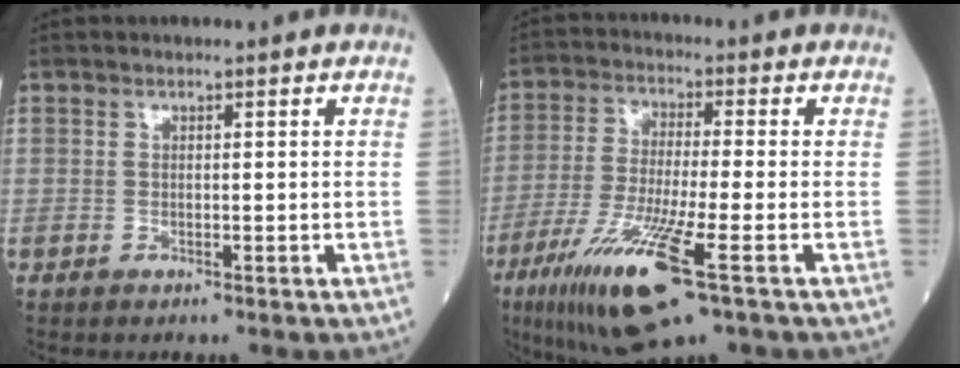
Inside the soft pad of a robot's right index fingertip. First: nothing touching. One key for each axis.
{"total": 14.0, "fx": -6.8, "fy": 1.1, "fz": 12.1, "tx": -0.246, "ty": -0.036, "tz": -0.118}